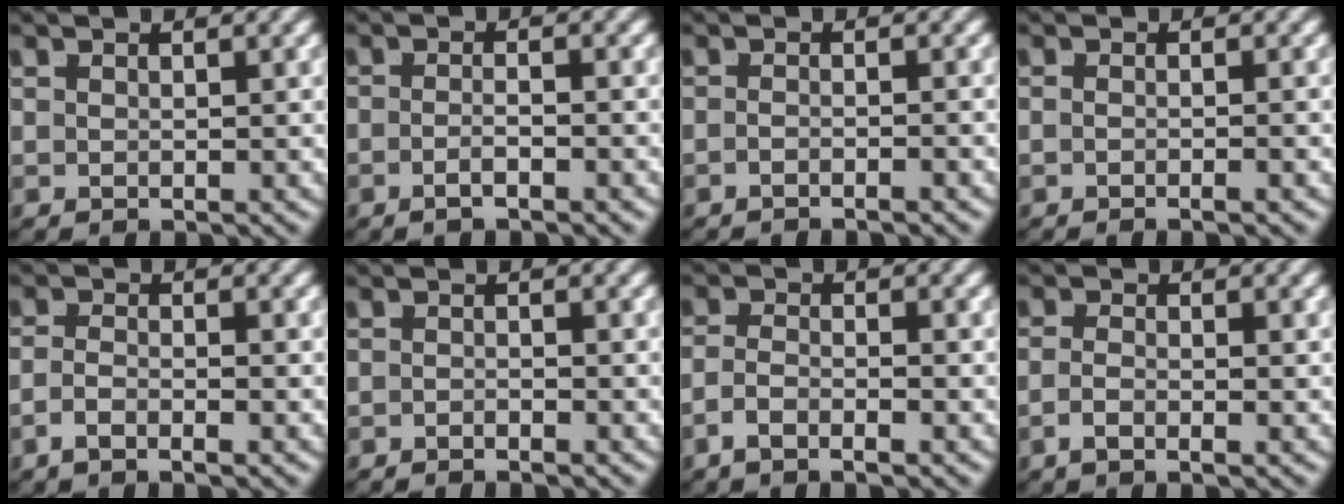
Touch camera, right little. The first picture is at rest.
{"total": 2.0, "force": [-1.7, -0.1, 1.0], "torque": [-0.017, -0.003, -0.030]}
{"total": 1.8, "force": [-1.6, -0.8, 0.2], "torque": [0.004, -0.001, -0.028]}
{"total": 1.2, "force": [-0.9, -0.5, 0.7], "torque": [-0.004, 0.004, -0.019]}
{"total": 1.9, "force": [-1.5, 0.2, 1.2], "torque": [-0.022, -0.009, -0.025]}
{"total": 1.4, "force": [-1.3, -0.5, -0.2], "torque": [0.011, -0.005, -0.023]}
{"total": 2.4, "force": [-1.7, 0.8, 1.5], "torque": [-0.033, -0.013, -0.028]}
{"total": 1.7, "force": [-1.1, -0.1, 1.3], "torque": [-0.024, -0.008, -0.018]}